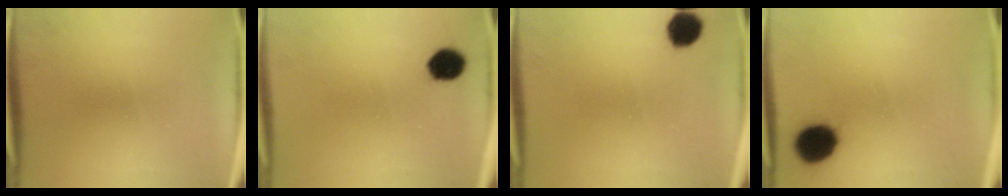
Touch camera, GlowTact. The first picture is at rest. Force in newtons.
{"total": 5.8}
{"total": 5.7}
{"total": 10.7}